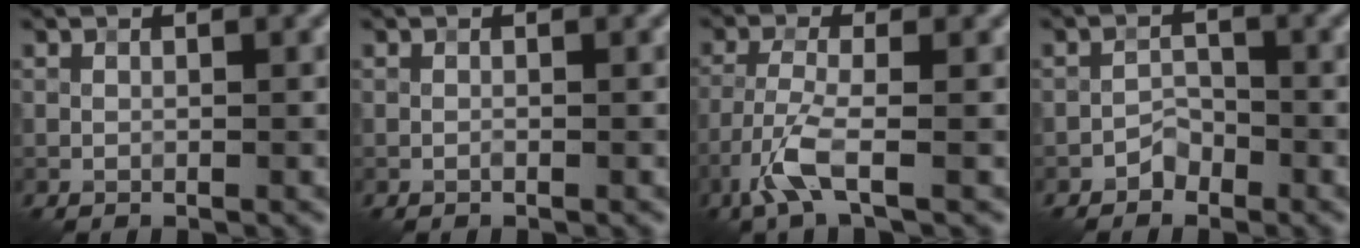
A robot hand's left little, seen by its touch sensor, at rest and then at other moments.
{"total": 0.0}
{"total": 4.0, "force": [-2.2, 0.8, 3.3], "torque": [-0.078, -0.001, -0.053]}
{"total": 1.5, "force": [-1.2, 0.9, 0.3], "torque": [0.000, 0.010, -0.022]}